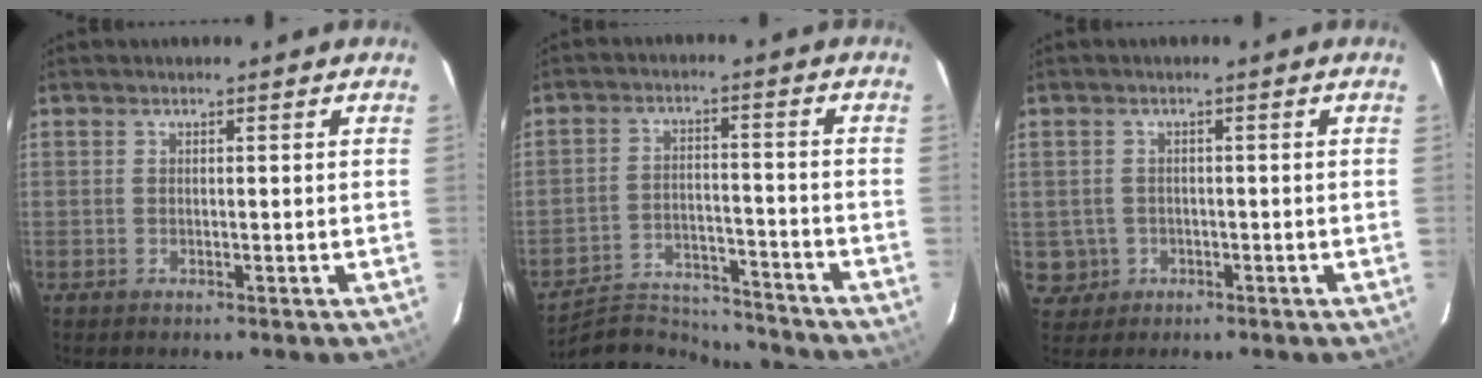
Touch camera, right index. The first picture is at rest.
{"total": 13.3, "force": [-12.9, 3.0, 1.5], "torque": [-0.050, 0.015, -0.195]}
{"total": 4.3, "force": [-0.9, 4.2, 0.4], "torque": [-0.015, 0.010, -0.003]}